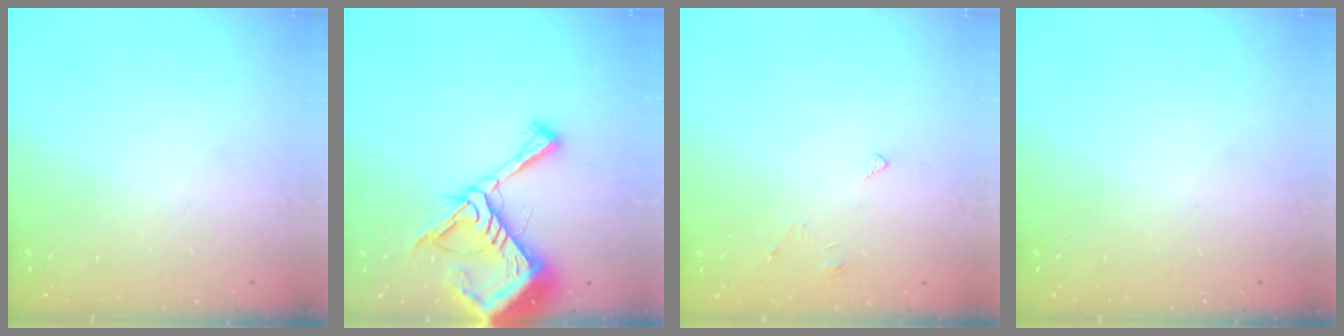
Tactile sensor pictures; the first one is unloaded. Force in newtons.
{"total": 14.3, "press": 14.2, "slide": 1.5}
{"total": 2.2, "press": 2.1, "slide": 0.4}
{"total": 0.0}